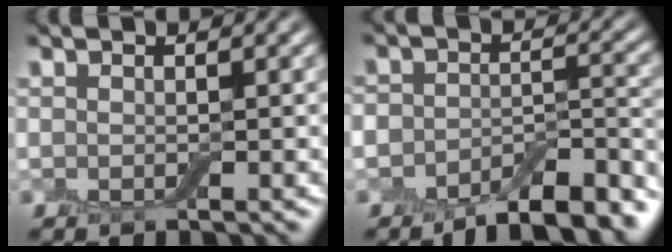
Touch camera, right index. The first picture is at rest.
{"total": 8.4, "force": [-6.6, 2.8, 4.3], "torque": [-0.047, -0.002, -0.105]}